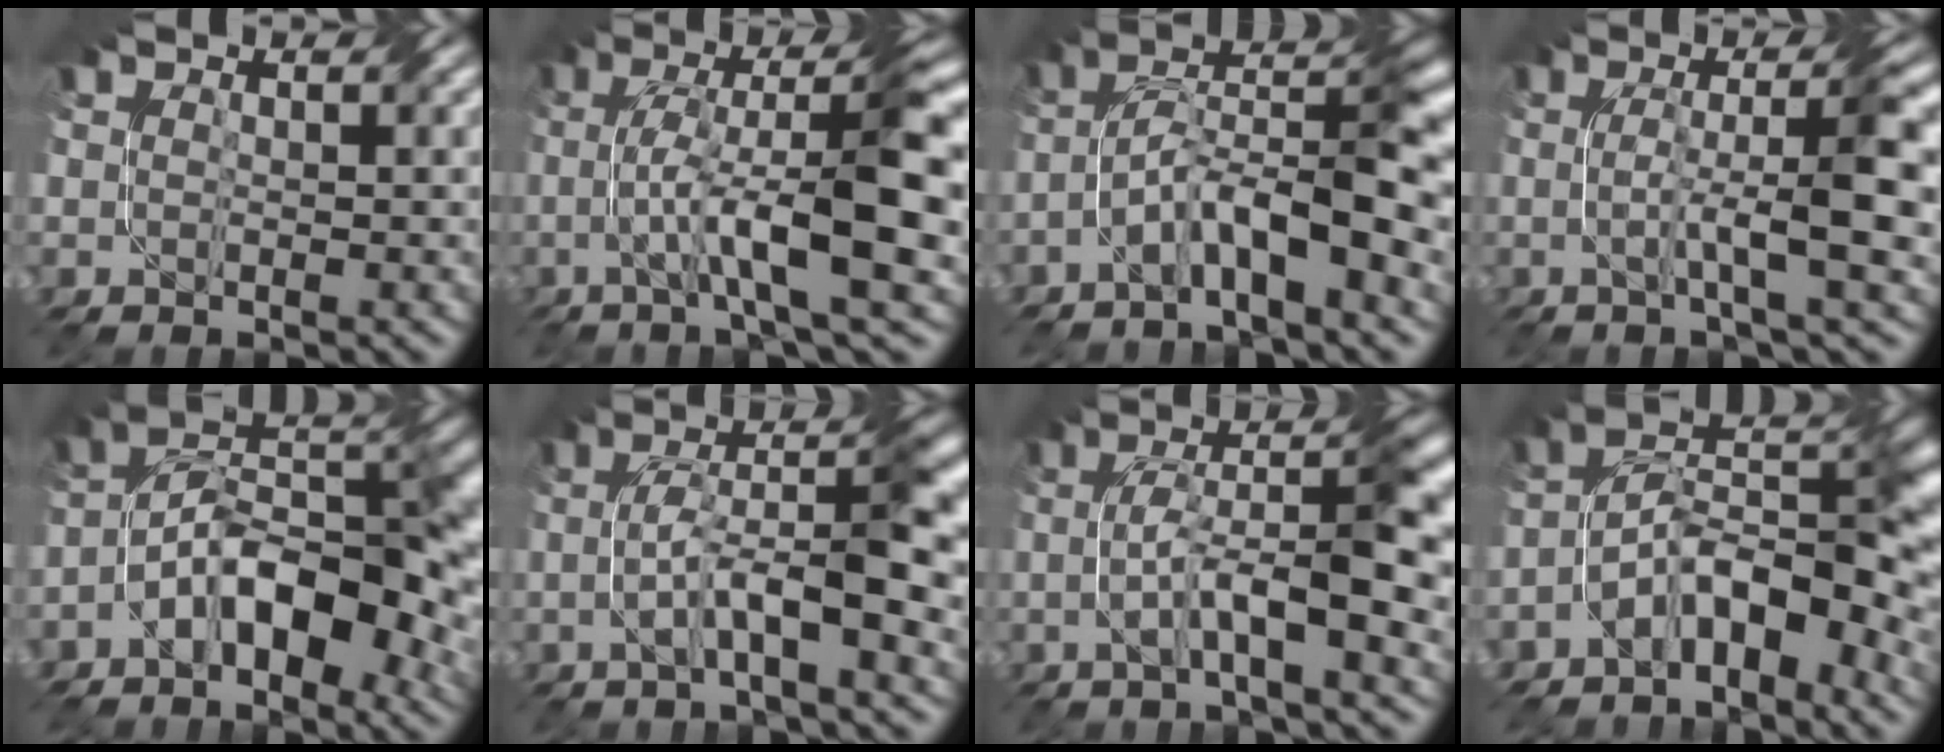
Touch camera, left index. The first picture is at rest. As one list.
[{"total": 10.5, "force": [-0.6, 1.9, 10.3], "torque": [-0.164, 0.020, -0.014]}, {"total": 7.7, "force": [-3.1, 1.9, 6.8], "torque": [-0.120, 0.022, -0.057]}, {"total": 7.2, "force": [-0.2, 0.9, 7.1], "torque": [-0.113, 0.009, -0.003]}, {"total": 11.0, "force": [-3.6, 5.0, 9.1], "torque": [-0.136, 0.015, -0.069]}, {"total": 7.6, "force": [-1.0, 1.7, 7.3], "torque": [-0.126, 0.018, -0.019]}, {"total": 7.7, "force": [-0.8, 1.7, 7.5], "torque": [-0.129, 0.016, -0.016]}, {"total": 8.7, "force": [-3.7, 4.0, 6.8], "torque": [-0.093, 0.020, -0.075]}]